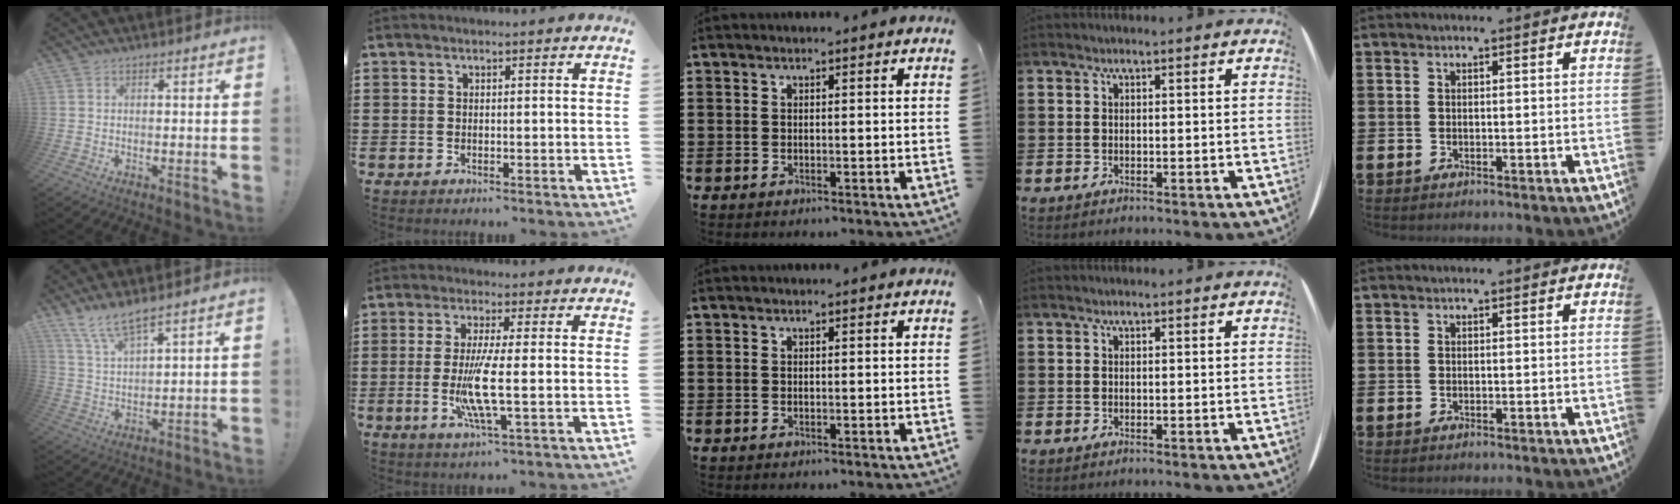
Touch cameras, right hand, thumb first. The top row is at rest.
{"thumb": {"total": 7.3, "force": [6.1, 0.8, 3.9], "torque": [-0.083, -0.031, 0.111]}, "index": {"total": 7.3, "force": [-1.0, 0.3, 7.3], "torque": [-0.153, -0.024, -0.025]}}